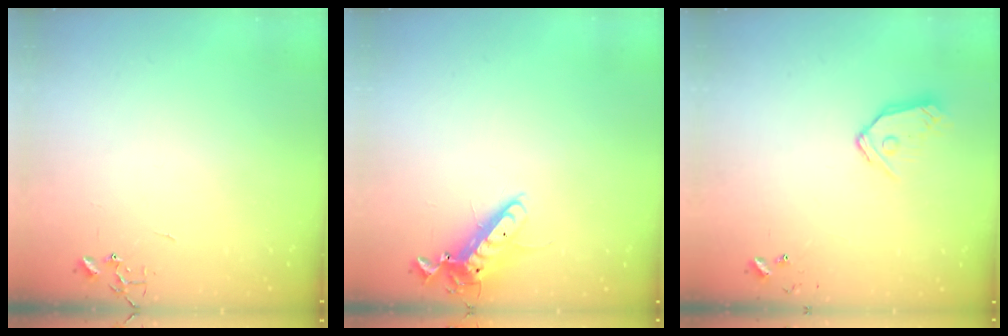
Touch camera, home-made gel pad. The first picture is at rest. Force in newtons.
{"total": 12.2, "press": 12.0, "slide": 2.3}
{"total": 10.1, "press": 10.1, "slide": 1.2}